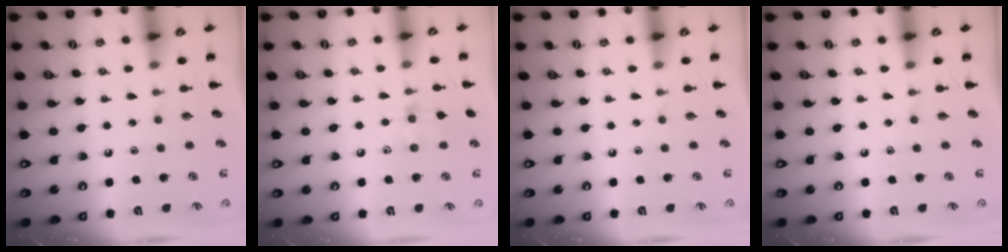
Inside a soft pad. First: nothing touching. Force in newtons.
{"total": 7.4, "press": 7.2, "slide": 1.9}
{"total": 0.0}
{"total": 0.0}